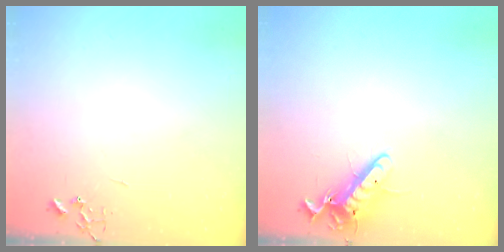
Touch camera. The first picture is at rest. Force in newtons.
{"total": 13.1, "press": 12.9, "slide": 2.2}